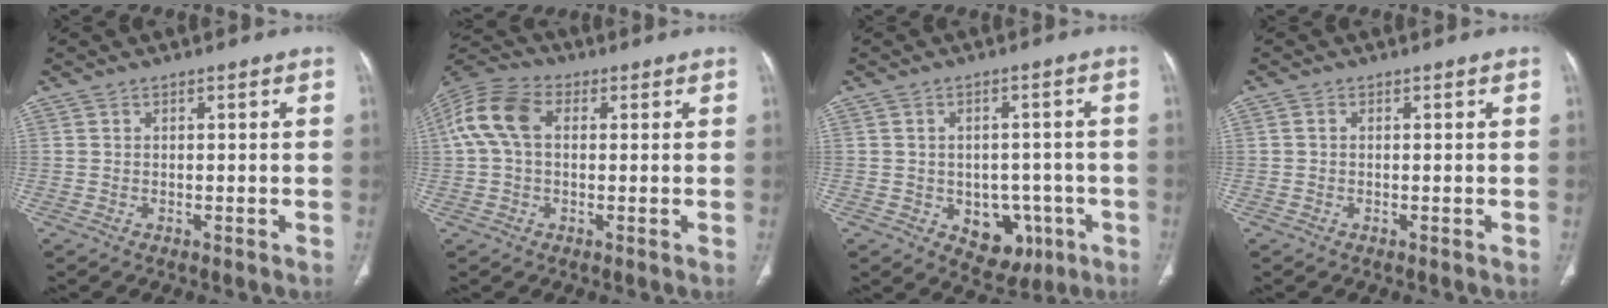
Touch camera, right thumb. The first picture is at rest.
{"total": 10.4, "force": [1.7, 6.8, 7.7], "torque": [-0.168, 0.034, 0.027]}
{"total": 8.7, "force": [-2.9, 6.5, 5.1], "torque": [-0.026, 0.018, -0.023]}
{"total": 0.6, "force": [0.0, 0.4, 0.4], "torque": [-0.007, 0.001, -0.003]}